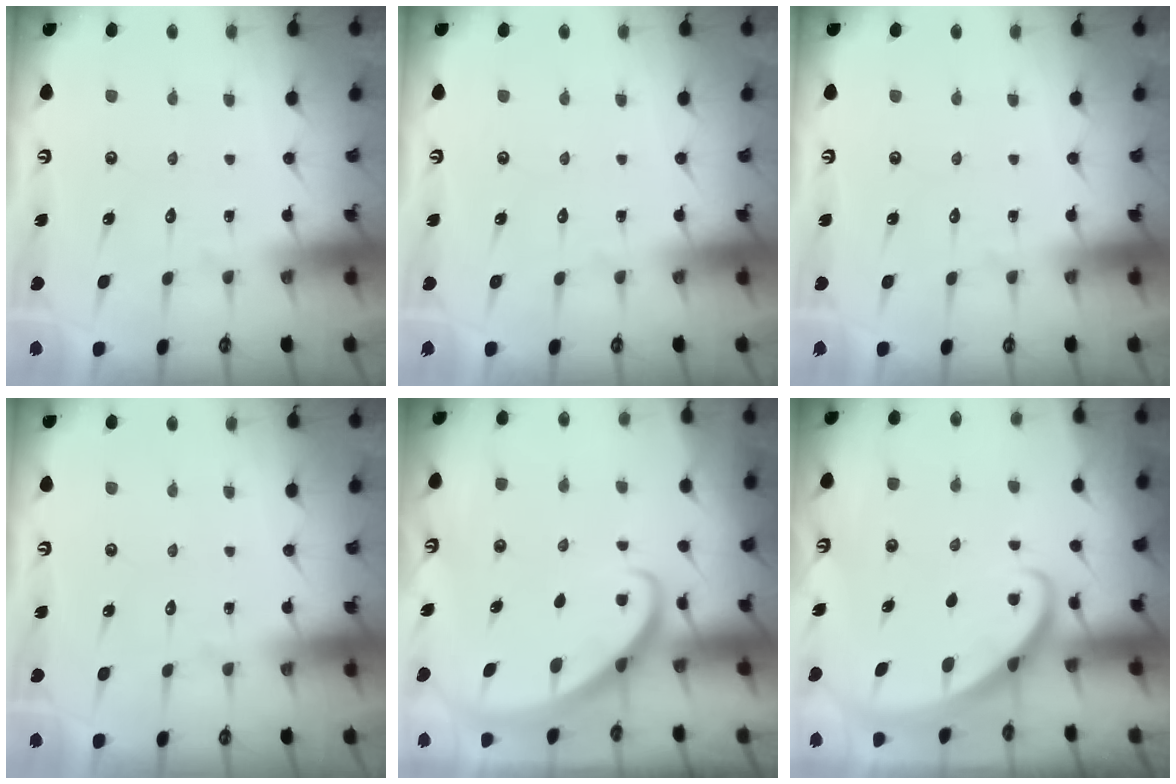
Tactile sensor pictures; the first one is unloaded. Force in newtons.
{"total": 0.0}
{"total": 0.0}
{"total": 0.0}
{"total": 2.7, "press": 2.7, "slide": 0.2}
{"total": 2.3, "press": 2.3, "slide": 0.3}